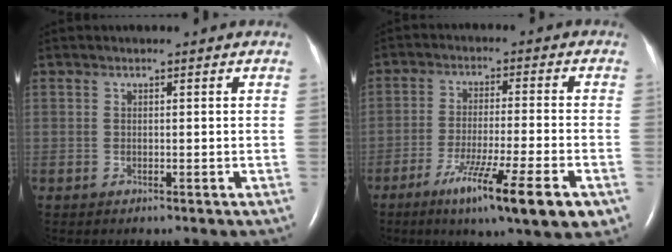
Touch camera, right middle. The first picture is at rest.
{"total": 13.6, "force": [-7.2, 0.4, 11.5], "torque": [-0.168, -0.033, -0.113]}